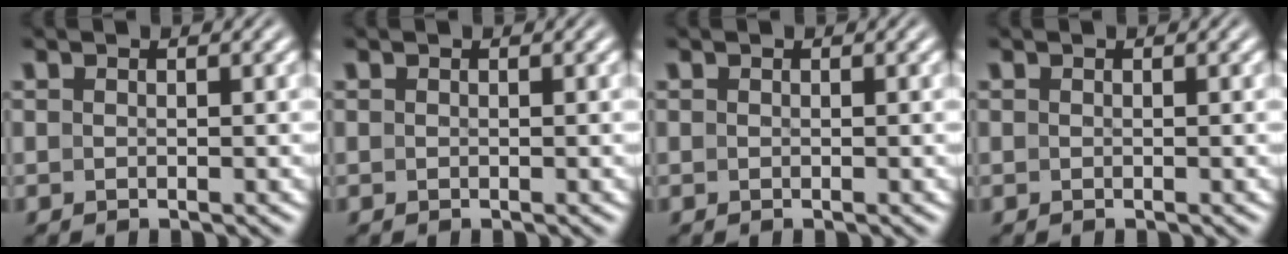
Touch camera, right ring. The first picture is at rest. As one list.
[{"total": 0.0}, {"total": 0.0}, {"total": 0.0}]